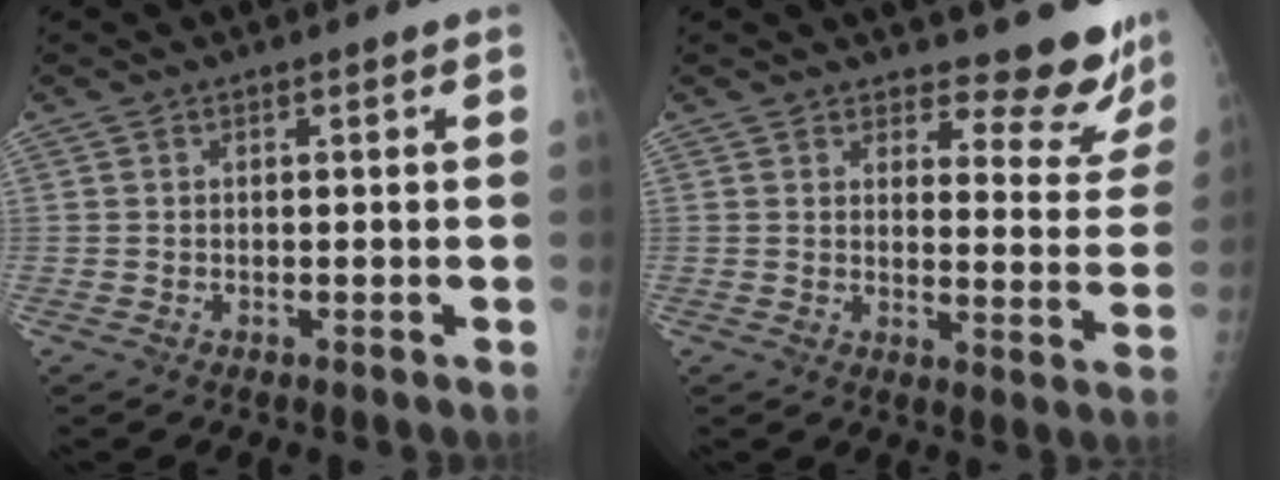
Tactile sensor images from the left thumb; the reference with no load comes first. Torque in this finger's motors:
{"motor_torque": [0.04, 0.13, -0.25, -0.10, 0.08]}